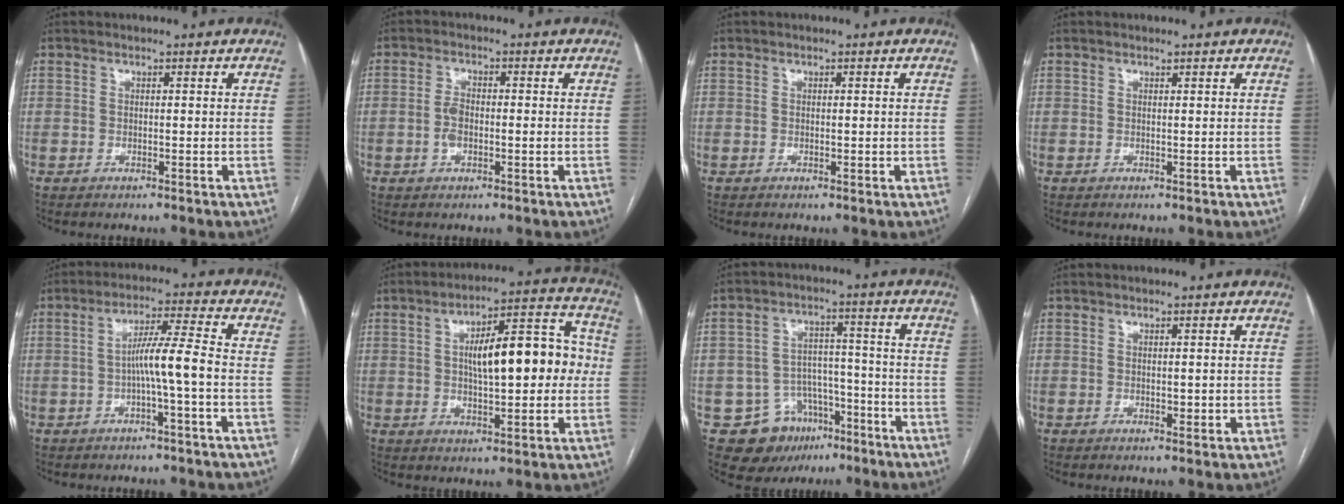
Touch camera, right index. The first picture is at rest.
{"total": 3.2, "force": [-0.6, 1.6, 2.8], "torque": [-0.062, 0.005, -0.013]}
{"total": 0.7, "force": [-0.1, 0.4, 0.6], "torque": [-0.010, -0.001, 0.001]}
{"total": 0.0}
{"total": 6.5, "force": [-1.4, -0.7, 6.3], "torque": [-0.111, 0.015, -0.024]}
{"total": 14.5, "force": [1.1, 4.5, 13.8], "torque": [-0.200, 0.041, 0.018]}
{"total": 11.8, "force": [-7.1, 8.4, 4.2], "torque": [-0.055, 0.050, -0.100]}
{"total": 1.5, "force": [-0.1, 0.9, 1.2], "torque": [-0.014, 0.000, 0.000]}